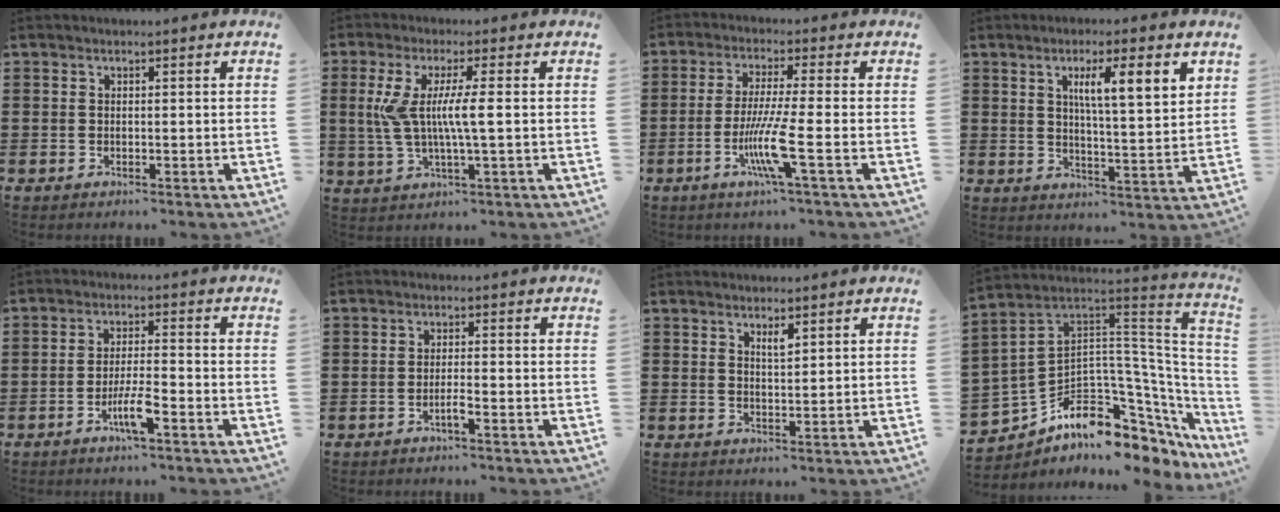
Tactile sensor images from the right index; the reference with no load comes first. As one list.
[{"total": 6.9, "force": [0.3, 0.4, 6.9], "torque": [-0.151, -0.014, -0.005]}, {"total": 8.2, "force": [-2.8, 0.0, 7.6], "torque": [-0.162, -0.023, -0.059]}, {"total": 6.9, "force": [2.8, 1.0, 6.2], "torque": [-0.109, -0.004, 0.041]}, {"total": 4.9, "force": [-2.6, 0.5, 4.1], "torque": [-0.089, -0.010, -0.051]}, {"total": 2.0, "force": [-1.2, 0.1, 1.6], "torque": [-0.029, -0.001, -0.021]}, {"total": 2.1, "force": [1.5, 0.5, 1.4], "torque": [-0.020, 0.000, 0.023]}, {"total": 7.0, "force": [-4.4, 4.0, 3.7], "torque": [-0.093, -0.034, -0.089]}]